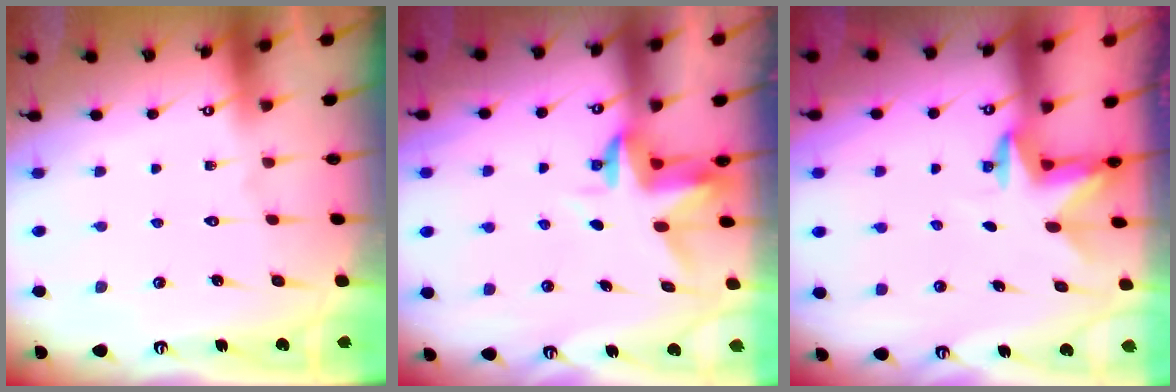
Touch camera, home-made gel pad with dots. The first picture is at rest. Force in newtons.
{"total": 3.2, "press": 3.2, "slide": 0.4}
{"total": 2.8, "press": 2.8, "slide": 0.7}